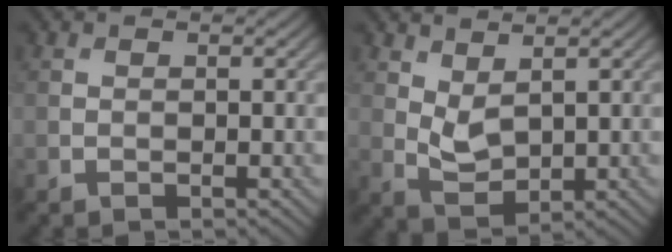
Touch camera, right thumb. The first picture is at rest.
{"total": 3.6, "force": [1.9, 1.8, 2.5], "torque": [-0.062, -0.006, 0.042]}